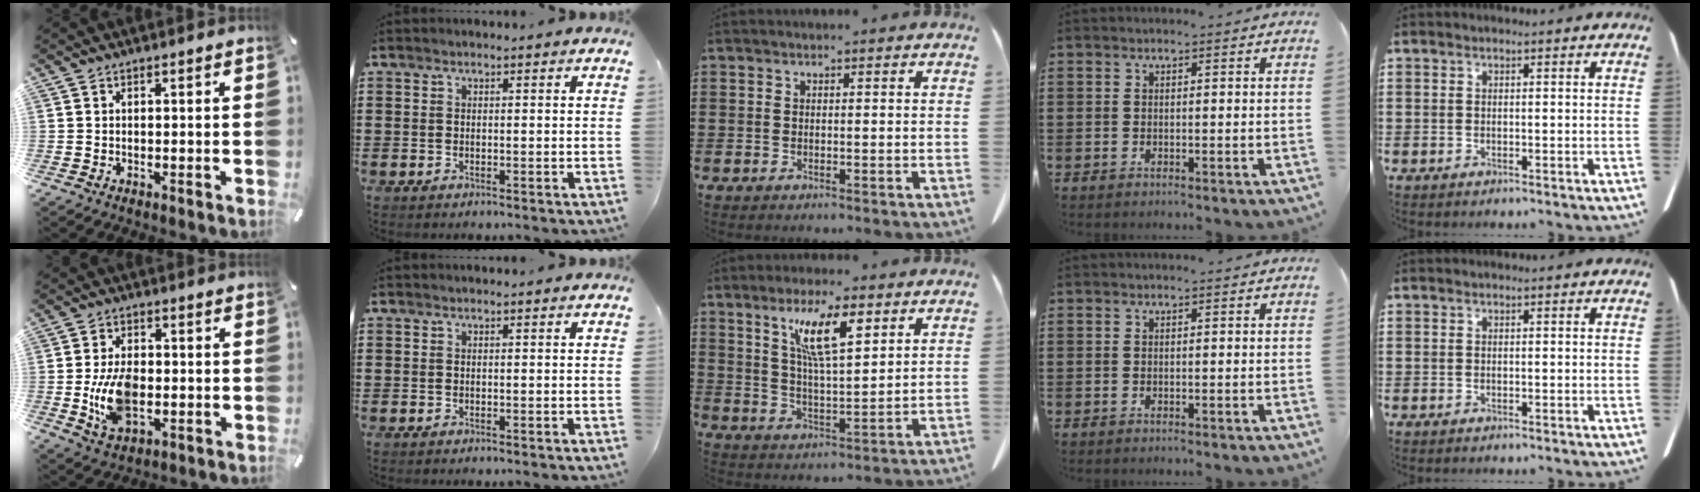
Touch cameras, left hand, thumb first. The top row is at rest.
{"thumb": {"total": 10.7, "force": [-1.4, 6.5, 8.4], "torque": [-0.161, -0.005, -0.023]}, "middle": {"total": 9.6, "force": [5.5, 2.3, 7.4], "torque": [-0.148, -0.005, 0.094]}}